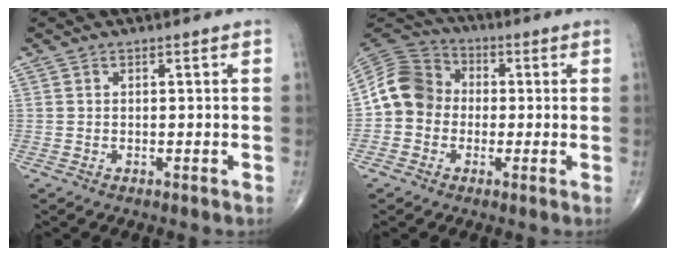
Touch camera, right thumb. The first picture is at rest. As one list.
[{"total": 10.5, "force": [-0.7, 9.3, 4.9], "torque": [-0.076, 0.034, -0.028]}]